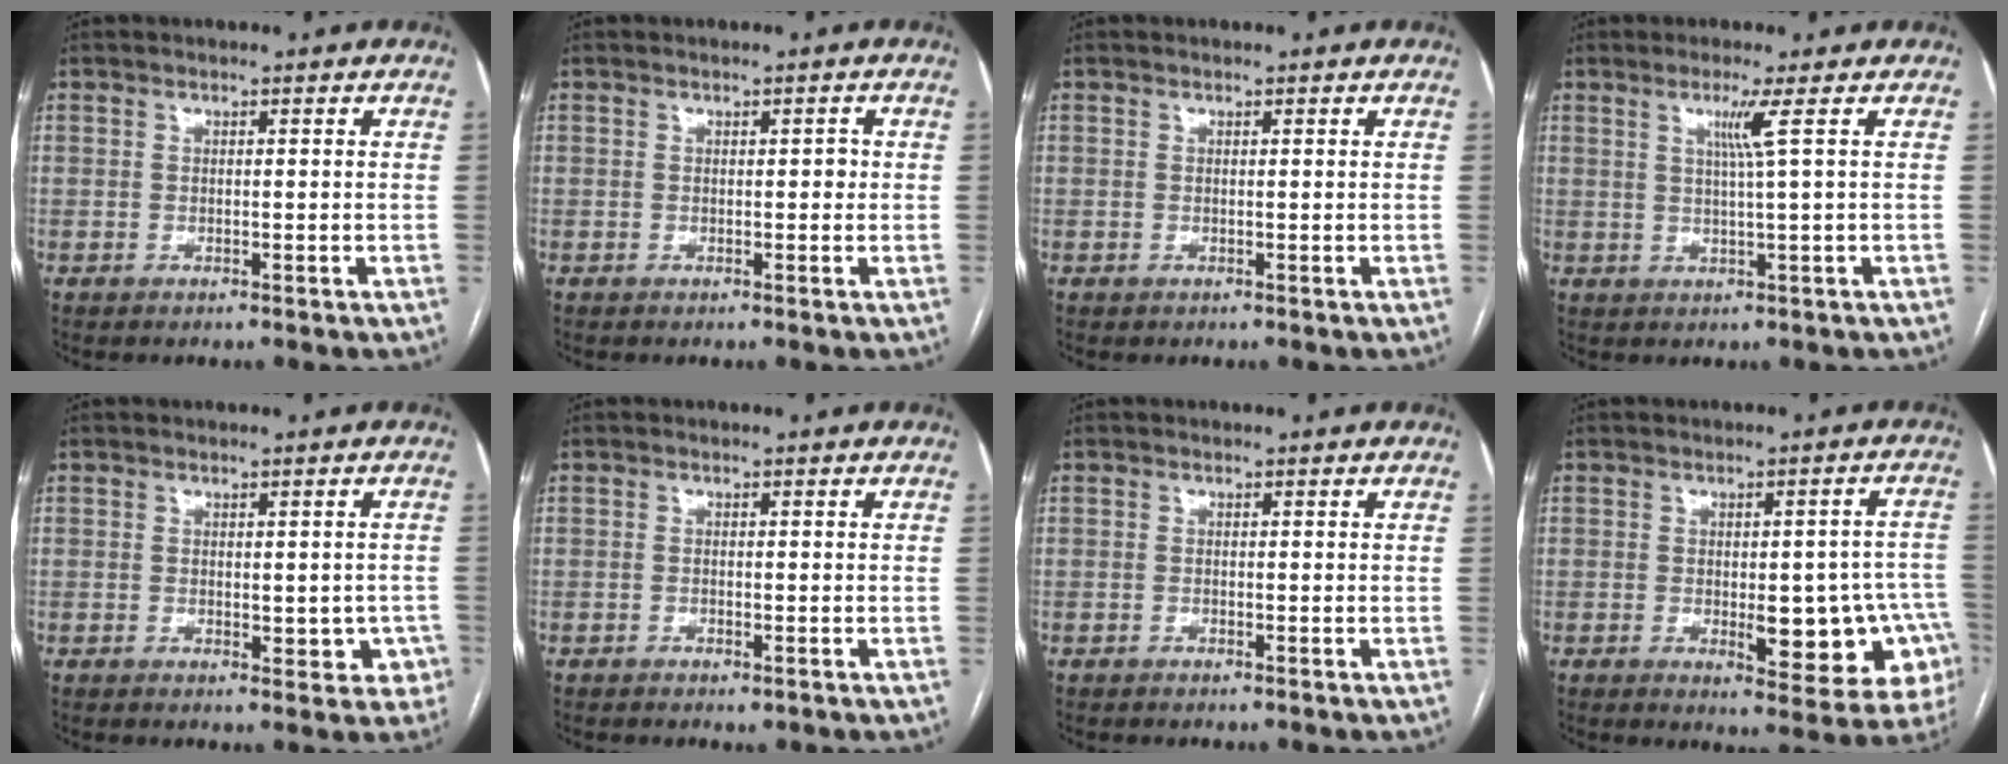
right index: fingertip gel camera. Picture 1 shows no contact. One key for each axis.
{"total": 0.8, "fx": 0.0, "fy": 0.5, "fz": 0.7, "tx": -0.005, "ty": 0.005, "tz": 0.000}
{"total": 0.0}
{"total": 3.3, "fx": 1.2, "fy": -1.3, "fz": 2.7, "tx": -0.057, "ty": -0.006, "tz": 0.027}
{"total": 4.4, "fx": -1.0, "fy": 2.7, "fz": 3.3, "tx": -0.016, "ty": 0.006, "tz": -0.004}
{"total": 1.1, "fx": -0.7, "fy": 0.5, "fz": 0.7, "tx": -0.013, "ty": -0.002, "tz": -0.005}
{"total": 0.0}
{"total": 12.9, "fx": -3.4, "fy": 4.7, "fz": 11.5, "tx": -0.084, "ty": 0.022, "tz": -0.027}